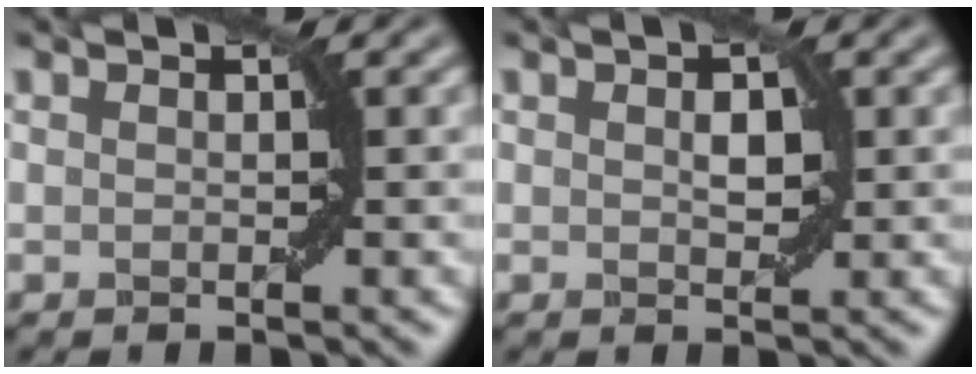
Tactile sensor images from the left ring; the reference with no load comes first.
{"total": 1.6, "force": [0.2, 0.9, 1.3], "torque": [-0.021, 0.002, 0.006]}